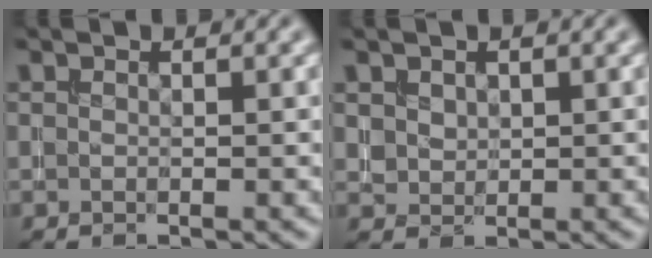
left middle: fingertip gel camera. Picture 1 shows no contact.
{"total": 1.3, "force": [0.7, 1.0, 0.3], "torque": [-0.009, 0.000, 0.019]}